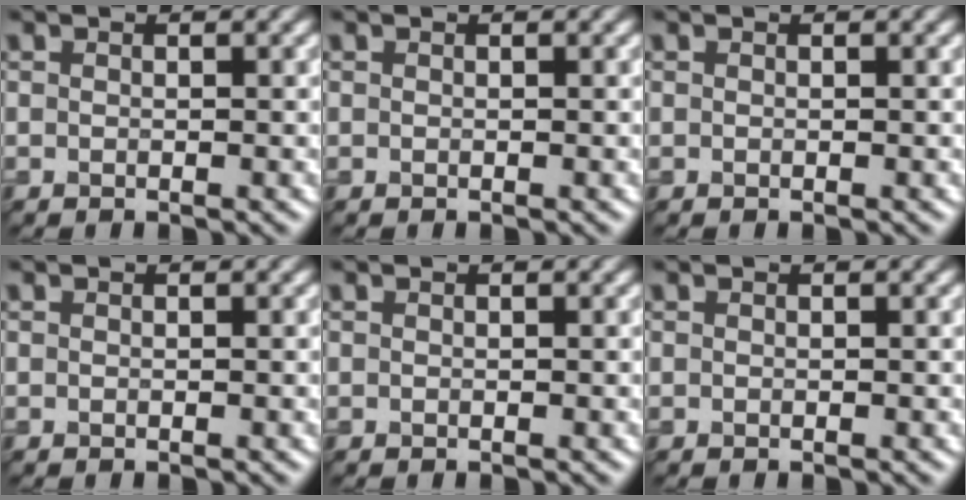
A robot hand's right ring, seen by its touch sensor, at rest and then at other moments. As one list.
[{"total": 0.0}, {"total": 0.0}, {"total": 0.0}, {"total": 0.0}, {"total": 0.0}]